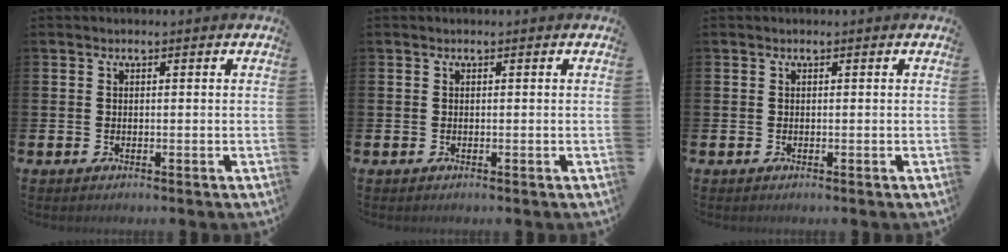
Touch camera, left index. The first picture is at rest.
{"total": 0.0}
{"total": 0.0}